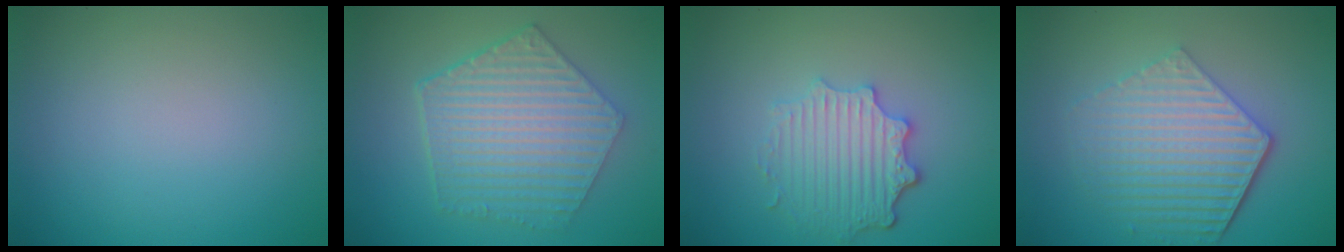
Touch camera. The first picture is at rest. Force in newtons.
{"total": 6.9, "press": 5.0, "slide": 4.8}
{"total": 4.3, "press": 3.4, "slide": 2.7}
{"total": 6.0, "press": 4.4, "slide": 4.0}